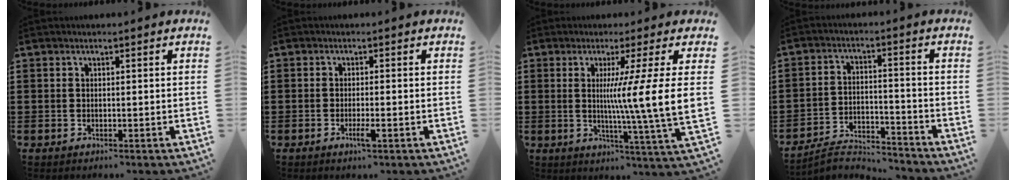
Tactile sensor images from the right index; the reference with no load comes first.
{"total": 2.5, "force": [-1.1, 0.2, 2.2], "torque": [-0.043, -0.006, -0.022]}
{"total": 10.2, "force": [1.6, -1.2, 10.0], "torque": [-0.181, -0.014, 0.018]}
{"total": 4.6, "force": [-4.5, 0.7, 1.1], "torque": [-0.028, 0.004, -0.091]}